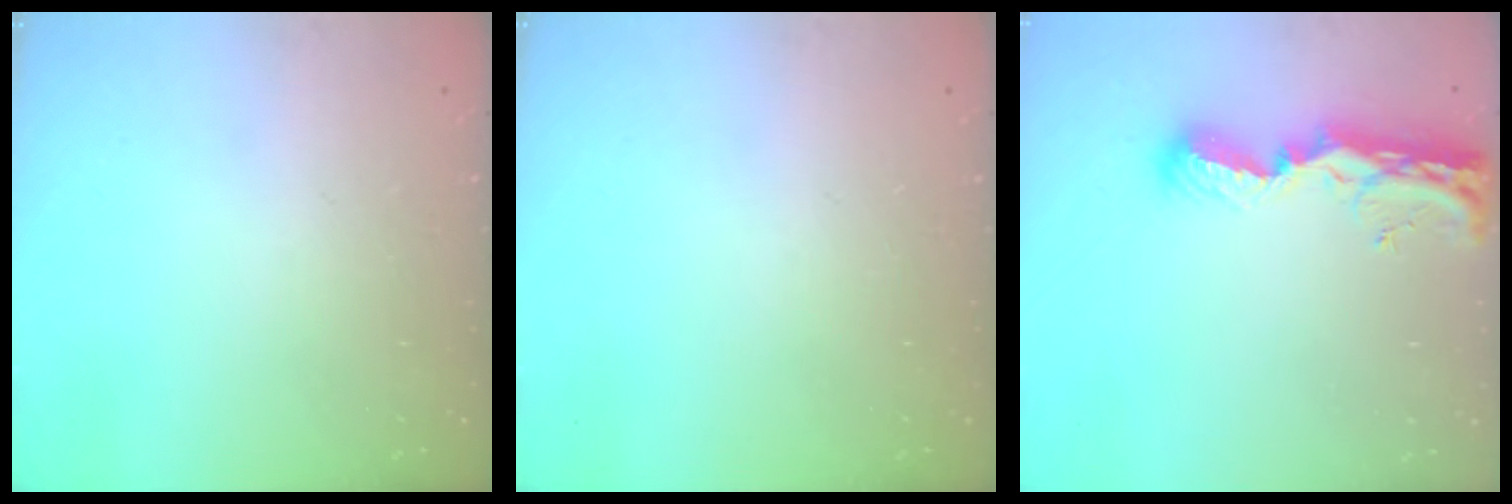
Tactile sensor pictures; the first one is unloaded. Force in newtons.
{"total": 0.0}
{"total": 10.3, "press": 10.2, "slide": 1.2}